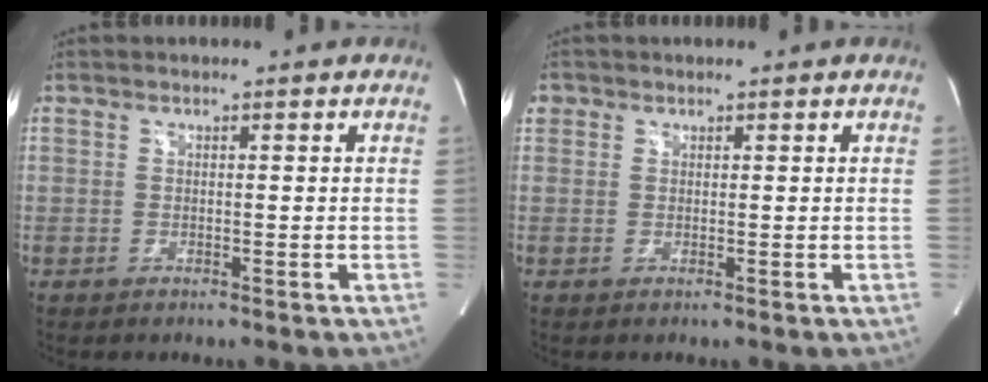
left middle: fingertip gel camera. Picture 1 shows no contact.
{"total": 1.5, "force": [0.7, 1.3, 0.2], "torque": [0.005, 0.010, 0.011]}